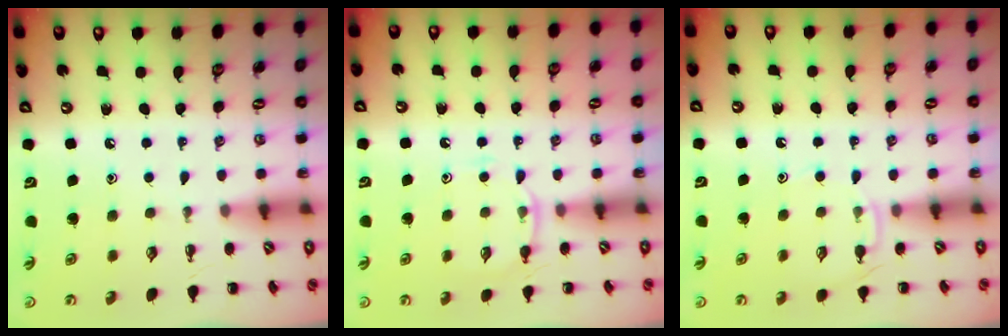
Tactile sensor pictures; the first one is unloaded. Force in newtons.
{"total": 7.0, "press": 6.7, "slide": 1.8}
{"total": 5.4, "press": 5.2, "slide": 1.4}